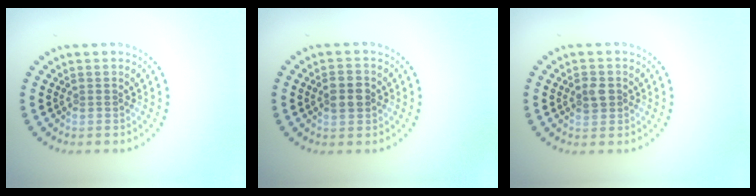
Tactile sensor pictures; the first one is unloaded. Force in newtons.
{"total": 2.9, "press": 2.9, "slide": 0.1}
{"total": 1.8, "press": 1.8, "slide": 0.4}